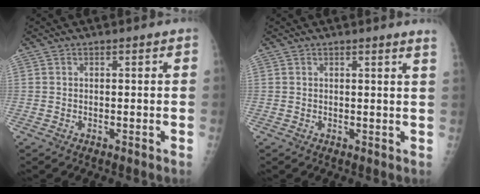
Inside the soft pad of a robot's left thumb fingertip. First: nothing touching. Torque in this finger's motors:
{"motor_torque": [0.08, 0.60, -0.03, -0.01, 0.01]}